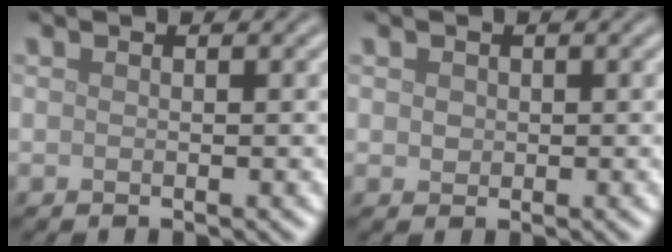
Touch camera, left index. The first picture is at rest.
{"total": 0.9, "force": [0.2, 0.8, 0.3], "torque": [-0.004, -0.001, 0.005]}